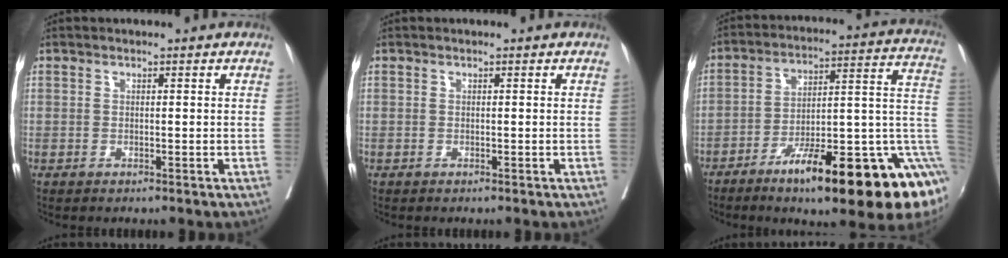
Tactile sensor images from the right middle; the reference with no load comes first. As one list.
[{"total": 0.0}, {"total": 24.3, "force": [-10.2, 4.2, 21.7], "torque": [-0.194, 0.031, -0.150]}]